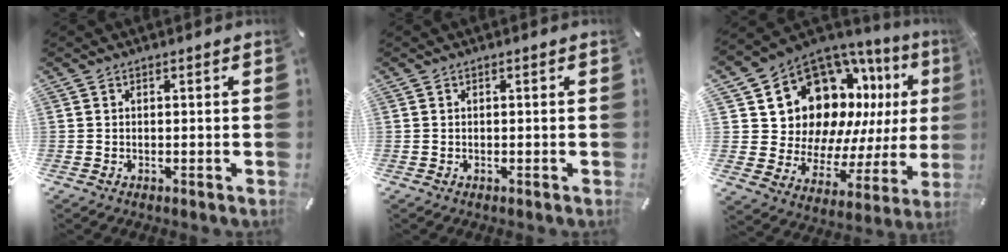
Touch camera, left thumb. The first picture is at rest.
{"total": 0.0}
{"total": 16.3, "force": [8.4, 11.8, 7.5], "torque": [-0.128, -0.082, 0.174]}